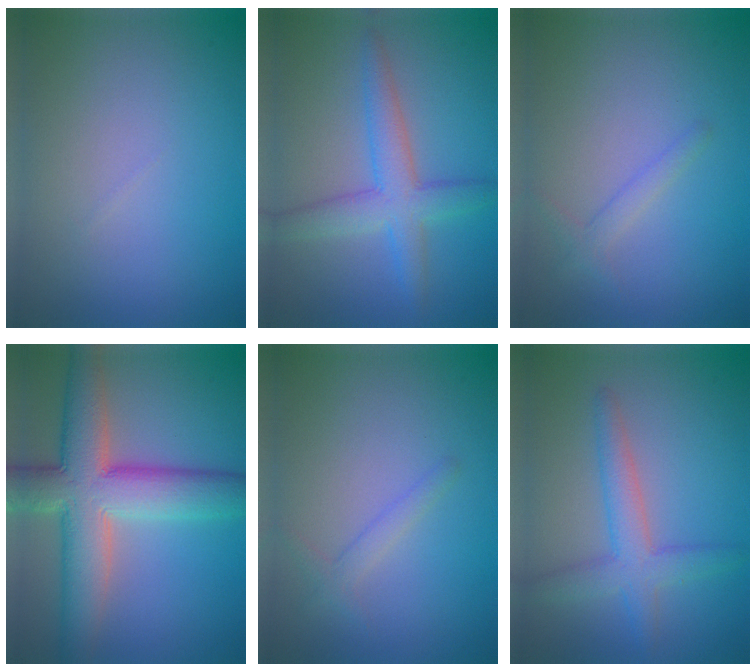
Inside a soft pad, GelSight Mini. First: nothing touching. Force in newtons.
{"total": 4.5, "press": 4.5, "slide": 0.1}
{"total": 1.4, "press": 1.4, "slide": 0.0}
{"total": 9.8, "press": 9.8, "slide": 0.8}
{"total": 1.4, "press": 1.4, "slide": 0.0}
{"total": 3.9, "press": 3.9, "slide": 0.1}